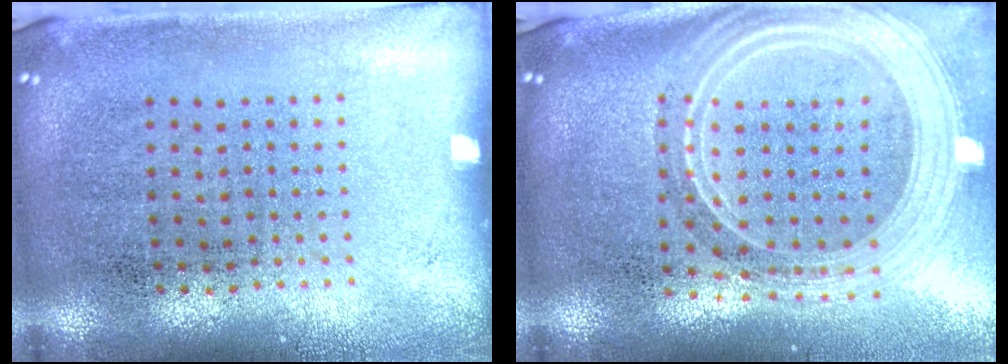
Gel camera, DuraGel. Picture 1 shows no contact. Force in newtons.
{"total": 2.7, "press": 2.3, "slide": 1.4}